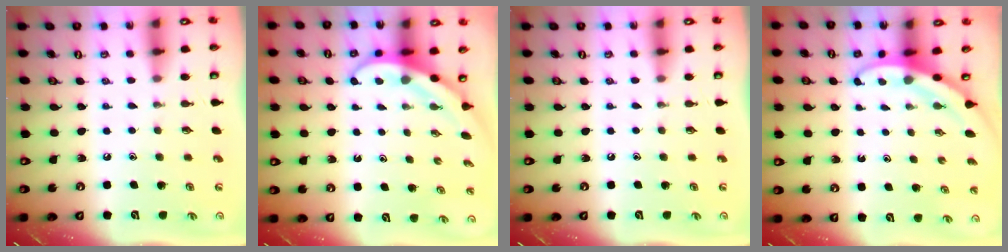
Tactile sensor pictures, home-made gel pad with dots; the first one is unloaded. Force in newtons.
{"total": 3.5, "press": 3.5, "slide": 0.1}
{"total": 0.0}
{"total": 3.4, "press": 3.4, "slide": 0.1}